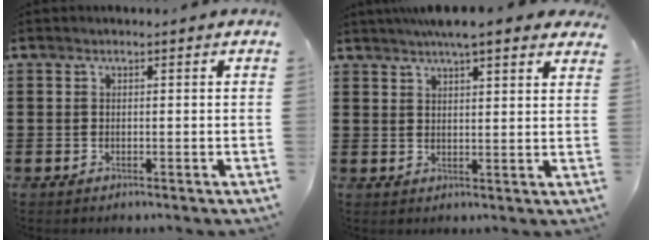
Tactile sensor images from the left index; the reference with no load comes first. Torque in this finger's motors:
{"motor_torque": [1.69, -0.45, 0.73, 0.14]}